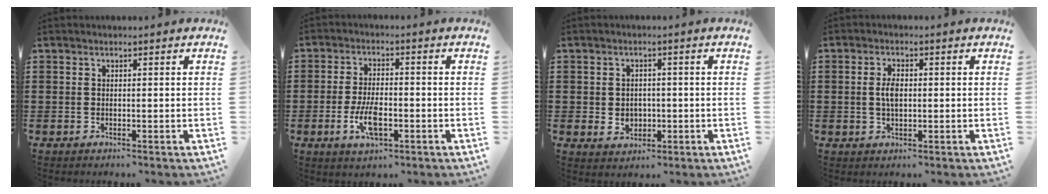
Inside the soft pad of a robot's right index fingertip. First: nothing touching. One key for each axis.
{"total": 6.0, "fx": -2.0, "fy": 2.4, "fz": 5.1, "tx": -0.114, "ty": -0.005, "tz": -0.039}
{"total": 2.9, "fx": -0.3, "fy": 2.6, "fz": 1.3, "tx": -0.025, "ty": 0.004, "tz": -0.011}
{"total": 3.2, "fx": 0.2, "fy": 1.3, "fz": 3.0, "tx": -0.066, "ty": 0.003, "tz": -0.001}